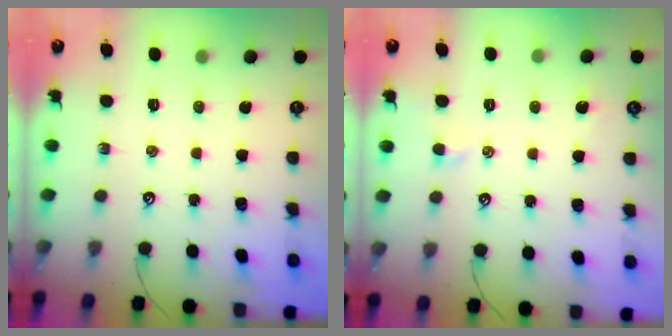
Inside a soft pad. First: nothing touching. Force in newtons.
{"total": 0.7, "press": 0.4, "slide": 0.5}